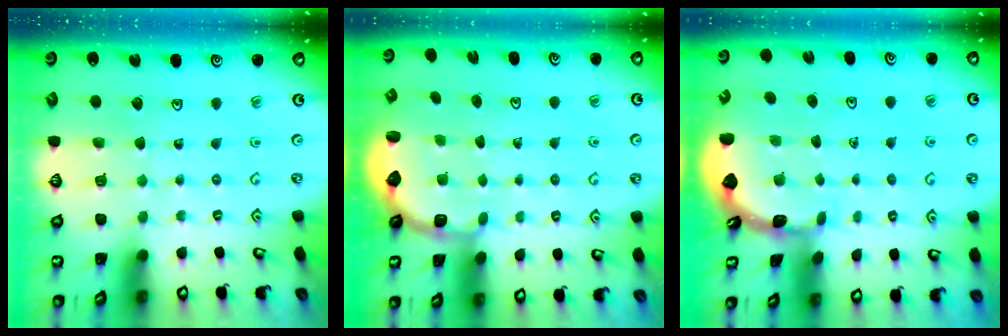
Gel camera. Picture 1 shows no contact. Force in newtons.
{"total": 2.8, "press": 2.1, "slide": 1.9}
{"total": 1.7, "press": 1.7, "slide": 0.1}